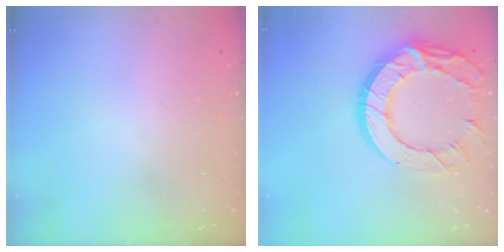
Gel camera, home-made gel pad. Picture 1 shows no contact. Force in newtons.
{"total": 17.6, "press": 17.5, "slide": 1.2}